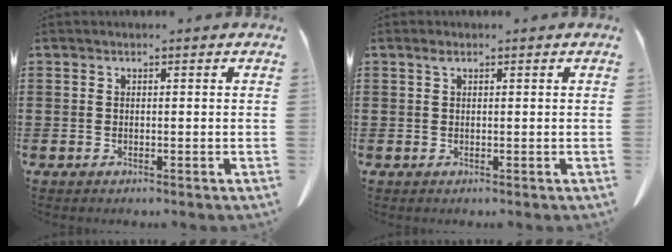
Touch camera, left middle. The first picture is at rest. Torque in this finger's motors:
{"motor_torque": [1.16, 0.98, 0.04, 0.01]}